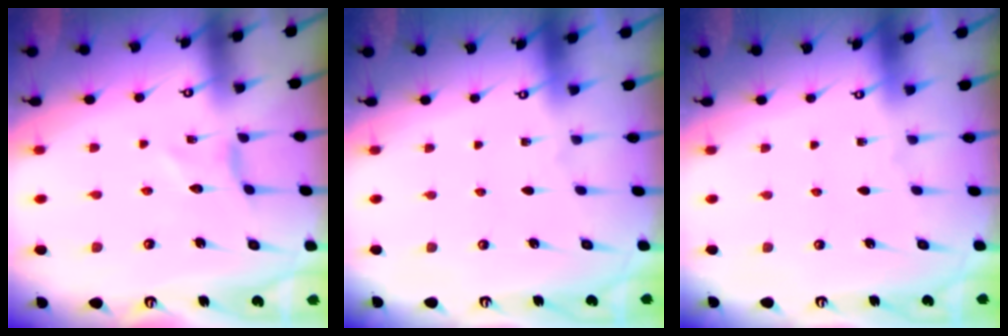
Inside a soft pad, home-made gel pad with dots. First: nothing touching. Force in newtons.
{"total": 0.0}
{"total": 0.0}